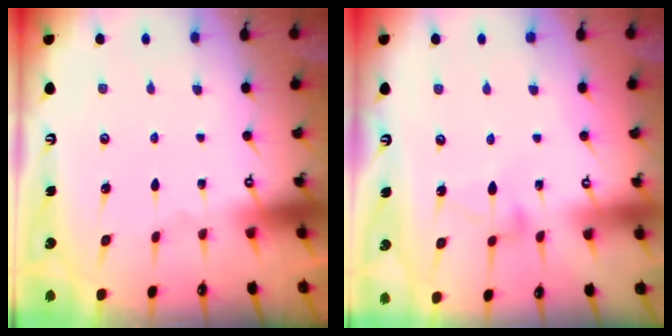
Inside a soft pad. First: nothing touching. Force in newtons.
{"total": 4.5, "press": 4.5, "slide": 0.3}